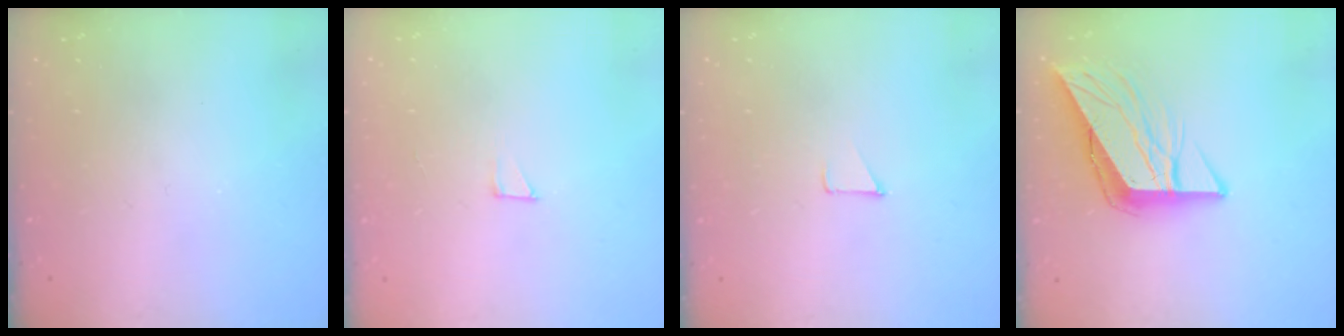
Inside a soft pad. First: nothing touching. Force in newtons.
{"total": 1.9, "press": 1.9, "slide": 0.1}
{"total": 2.9, "press": 2.8, "slide": 0.3}
{"total": 10.6, "press": 10.5, "slide": 1.3}